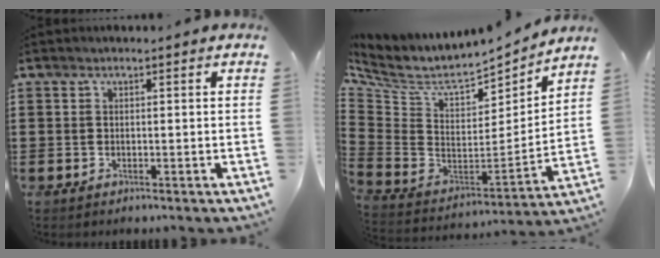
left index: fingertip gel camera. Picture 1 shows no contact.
{"total": 6.9, "force": [5.9, 2.1, 3.0], "torque": [-0.094, -0.055, 0.098]}